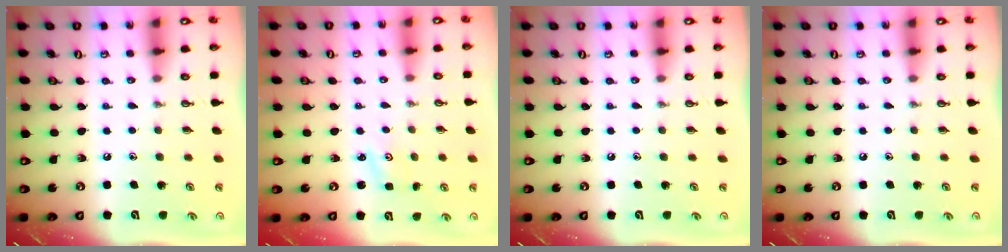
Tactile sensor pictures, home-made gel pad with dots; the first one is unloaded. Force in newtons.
{"total": 1.3, "press": 1.3, "slide": 0.2}
{"total": 0.0}
{"total": 0.0}